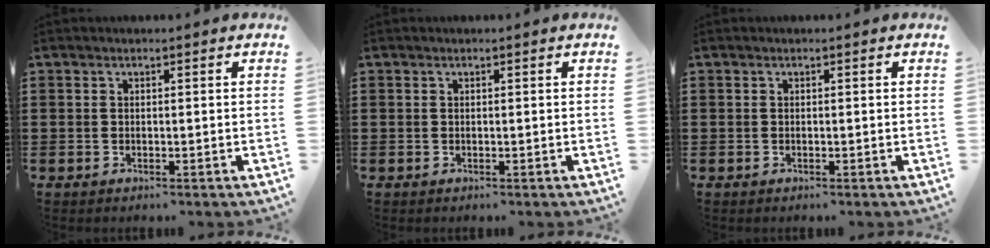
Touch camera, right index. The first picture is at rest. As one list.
[{"total": 0.0}, {"total": 0.0}]